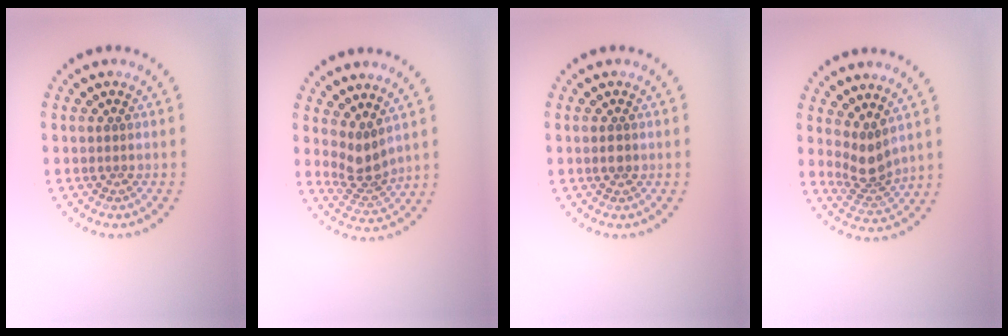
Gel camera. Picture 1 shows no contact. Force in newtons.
{"total": 2.7, "press": 2.1, "slide": 1.8}
{"total": 1.0, "press": 1.0, "slide": 0.1}
{"total": 2.8, "press": 2.1, "slide": 2.0}